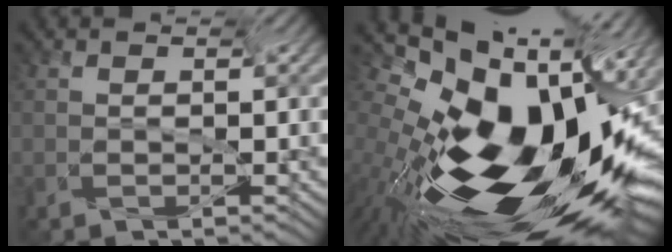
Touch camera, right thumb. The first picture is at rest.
{"total": 16.8, "force": [-6.2, 7.7, 13.6], "torque": [-0.238, -0.011, -0.118]}